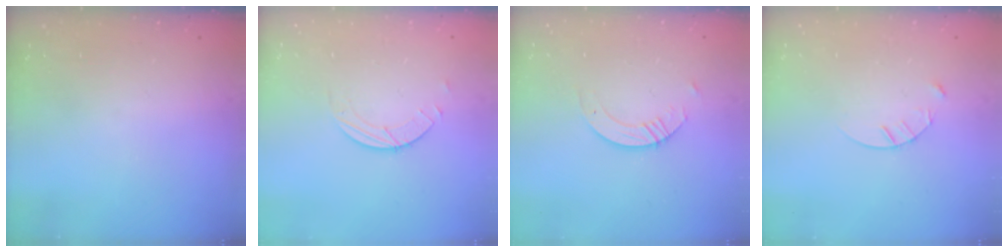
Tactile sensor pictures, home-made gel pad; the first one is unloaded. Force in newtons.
{"total": 1.5, "press": 1.5, "slide": 0.1}
{"total": 3.5, "press": 3.5, "slide": 0.4}
{"total": 4.1, "press": 4.1, "slide": 0.5}